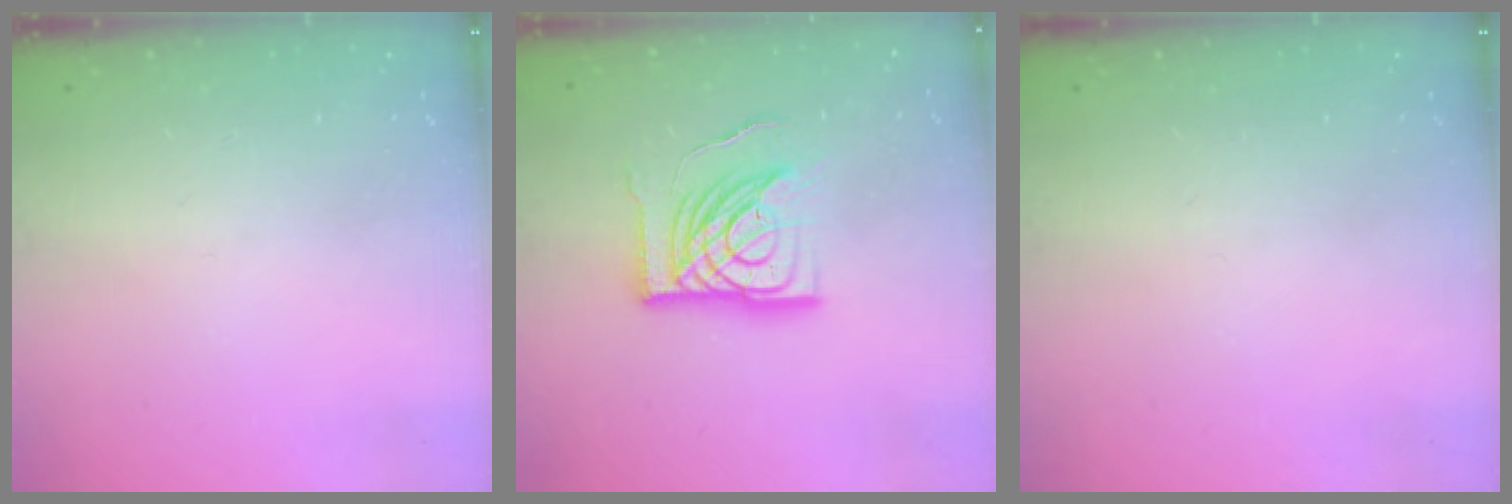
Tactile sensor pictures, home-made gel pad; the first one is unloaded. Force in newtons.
{"total": 17.5, "press": 17.4, "slide": 2.2}
{"total": 0.0}